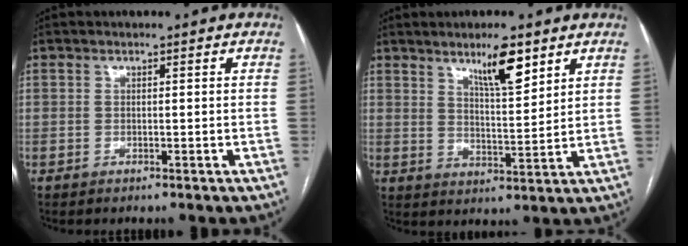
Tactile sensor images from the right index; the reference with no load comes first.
{"total": 7.4, "force": [4.9, 1.1, 5.5], "torque": [-0.096, -0.005, 0.085]}